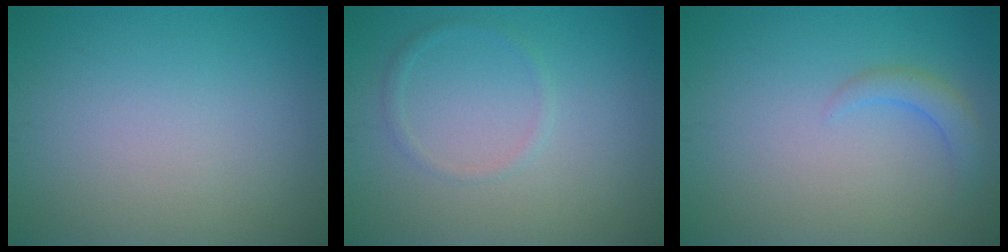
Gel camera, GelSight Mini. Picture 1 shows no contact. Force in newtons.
{"total": 1.0, "press": 1.0, "slide": 0.1}
{"total": 1.8, "press": 1.8, "slide": 0.3}